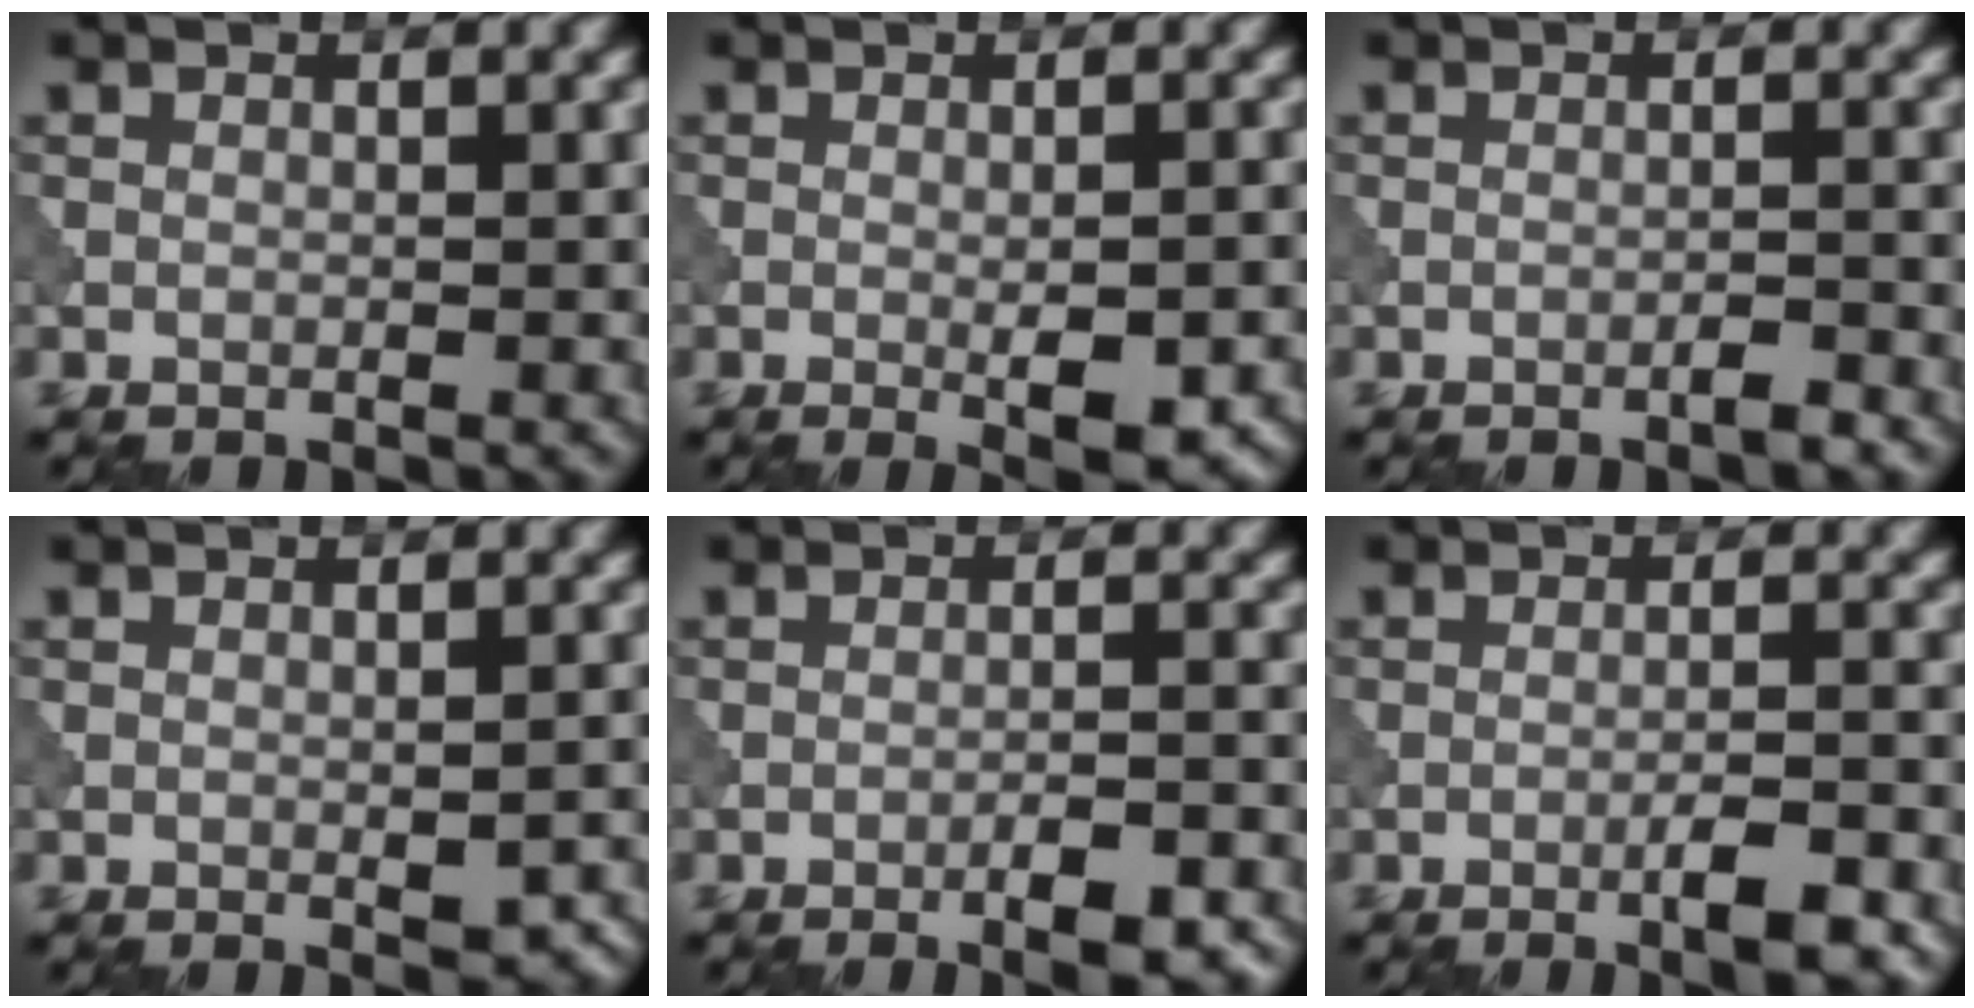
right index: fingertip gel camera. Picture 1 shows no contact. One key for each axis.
{"total": 3.9, "fx": -1.3, "fy": 1.2, "fz": 3.5, "tx": -0.053, "ty": -0.008, "tz": -0.011}
{"total": 1.3, "fx": -0.9, "fy": 0.0, "fz": 0.8, "tx": -0.012, "ty": 0.005, "tz": -0.019}
{"total": 2.6, "fx": -0.8, "fy": 1.2, "fz": 2.2, "tx": -0.029, "ty": -0.009, "tz": -0.005}
{"total": 4.3, "fx": -2.7, "fy": 1.0, "fz": 3.2, "tx": -0.056, "ty": 0.009, "tz": -0.037}
{"total": 3.4, "fx": -1.8, "fy": 0.4, "fz": 2.8, "tx": -0.046, "ty": 0.007, "tz": -0.034}